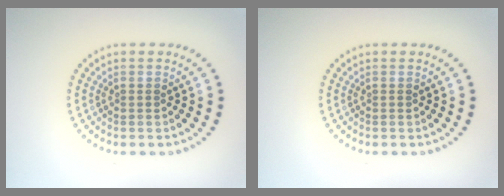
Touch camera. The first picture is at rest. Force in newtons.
{"total": 0.0}